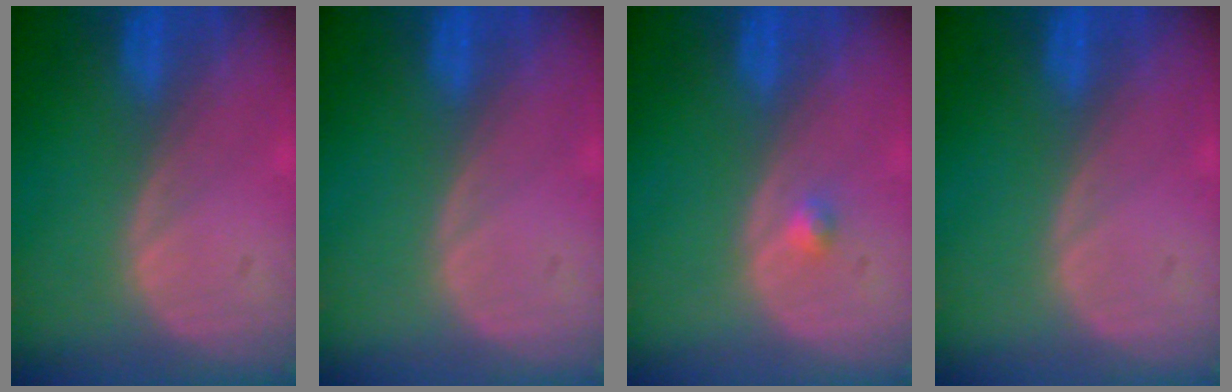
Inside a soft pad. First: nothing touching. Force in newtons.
{"total": 0.0}
{"total": 1.2, "press": 1.1, "slide": 0.6}
{"total": 0.0}